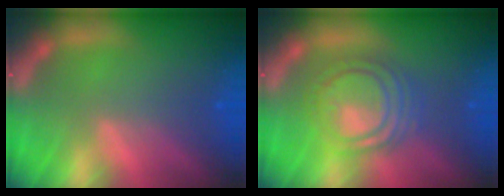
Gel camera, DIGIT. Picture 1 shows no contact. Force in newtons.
{"total": 7.6}